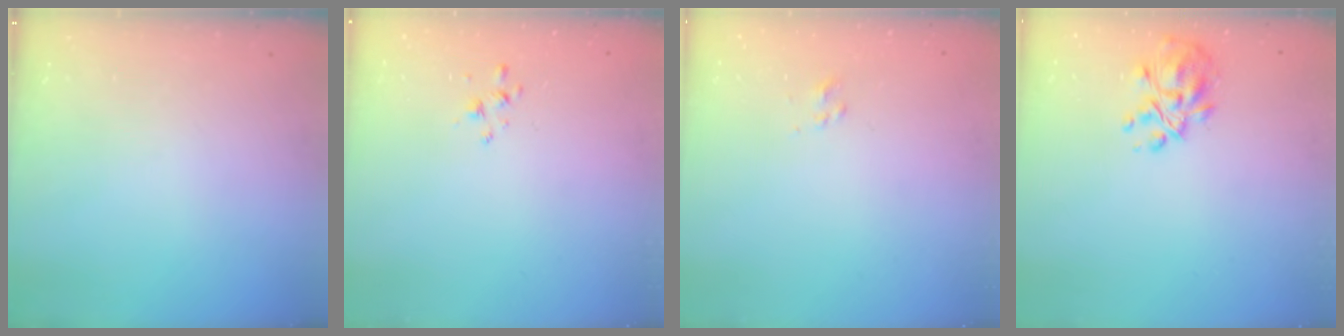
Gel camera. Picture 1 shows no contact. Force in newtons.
{"total": 2.0, "press": 1.9, "slide": 0.6}
{"total": 2.5, "press": 2.4, "slide": 0.8}
{"total": 8.6, "press": 8.1, "slide": 2.9}